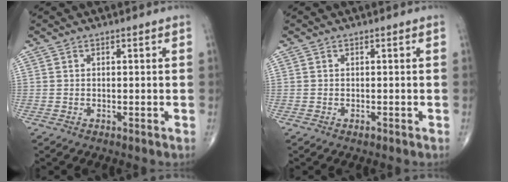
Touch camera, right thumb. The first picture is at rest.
{"total": 0.5, "force": [-0.3, 0.3, 0.3], "torque": [-0.006, -0.001, -0.005]}